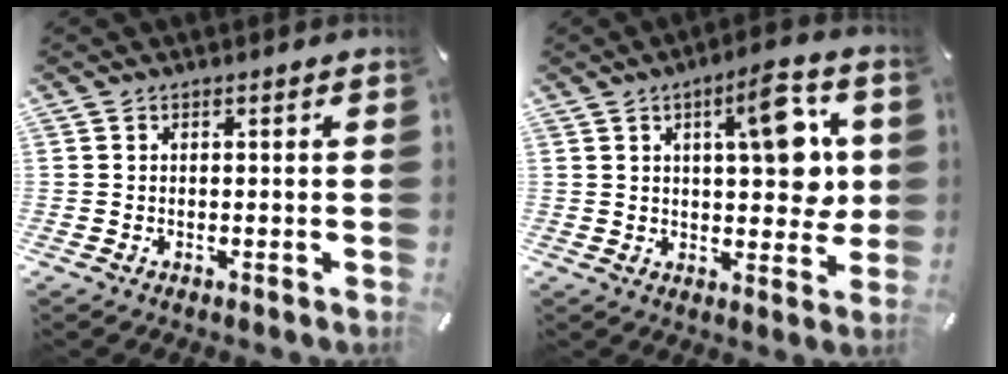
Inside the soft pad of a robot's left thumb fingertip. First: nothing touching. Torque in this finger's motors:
{"motor_torque": [0.49, 0.22, 0.05, -0.22, 0.19]}